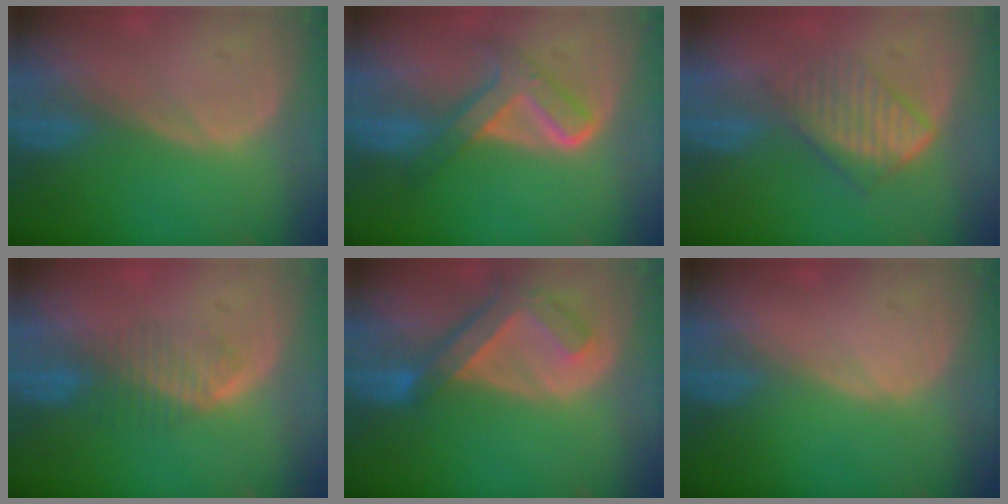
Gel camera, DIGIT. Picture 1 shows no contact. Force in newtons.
{"total": 6.4, "press": 6.4, "slide": 0.4}
{"total": 6.8, "press": 6.1, "slide": 3.0}
{"total": 3.9, "press": 3.9, "slide": 0.8}
{"total": 7.2, "press": 6.3, "slide": 3.5}
{"total": 0.0}